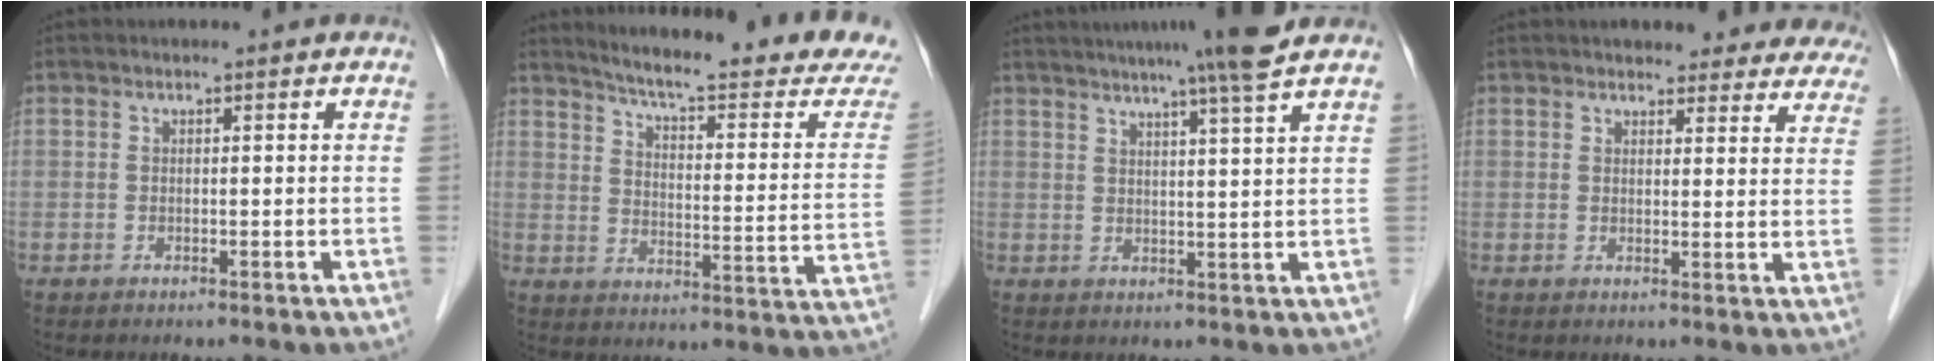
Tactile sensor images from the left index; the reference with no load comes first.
{"total": 22.7, "force": [20.9, 0.4, 8.7], "torque": [-0.127, -0.093, 0.257]}
{"total": 10.1, "force": [8.3, -1.8, 5.3], "torque": [-0.080, 0.004, 0.104]}
{"total": 16.2, "force": [14.8, 4.6, 4.7], "torque": [-0.021, -0.003, 0.150]}